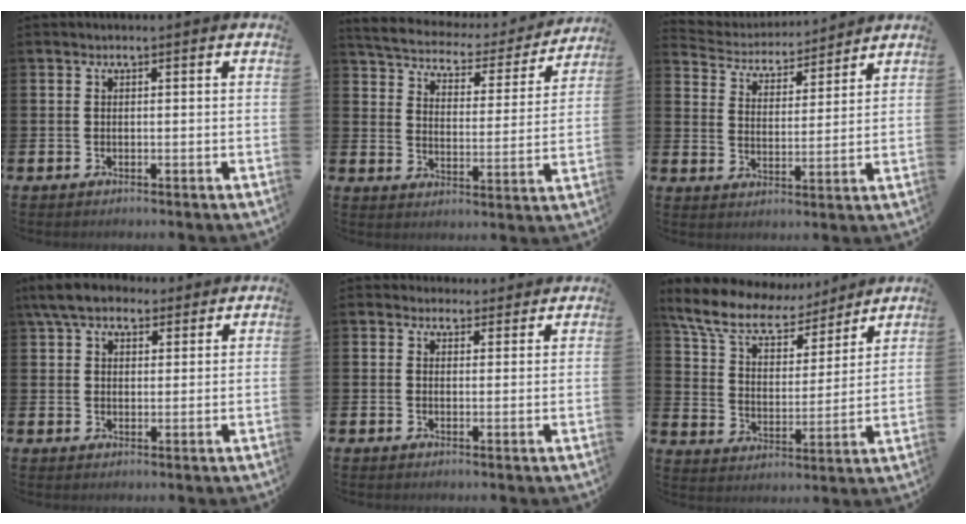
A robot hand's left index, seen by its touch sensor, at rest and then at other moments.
{"total": 4.8, "force": [4.4, 1.4, 1.0], "torque": [-0.051, -0.034, 0.070]}
{"total": 4.4, "force": [4.2, 1.2, -0.1], "torque": [-0.030, -0.034, 0.071]}
{"total": 6.6, "force": [5.6, 2.7, 2.2], "torque": [-0.053, -0.009, 0.102]}
{"total": 2.8, "force": [2.6, 1.2, -0.1], "torque": [0.003, -0.007, 0.046]}
{"total": 9.5, "force": [8.1, 3.6, 3.4], "torque": [-0.102, -0.049, 0.142]}